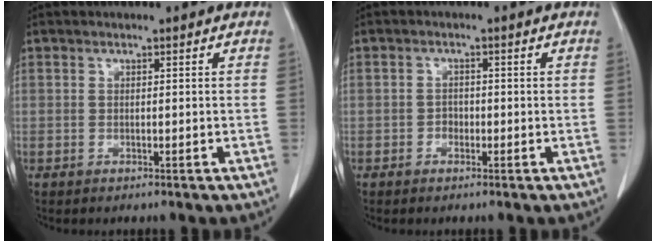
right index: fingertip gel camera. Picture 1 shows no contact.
{"total": 1.3, "force": [-0.6, 1.0, 0.6], "torque": [-0.005, 0.007, -0.010]}